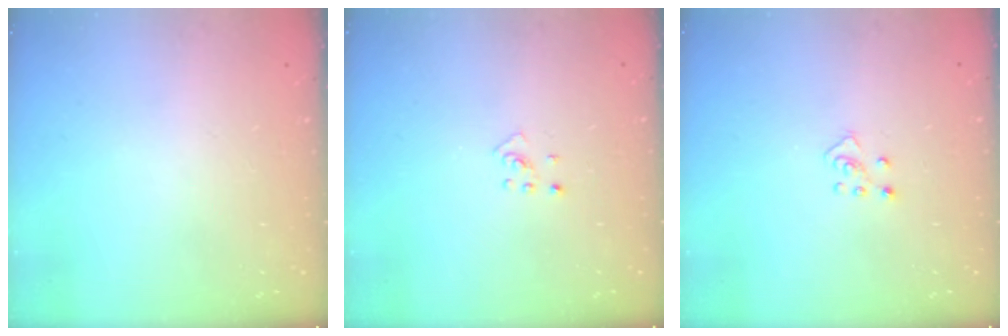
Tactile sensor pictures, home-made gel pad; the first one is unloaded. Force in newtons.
{"total": 2.7, "press": 2.6, "slide": 0.6}
{"total": 4.6, "press": 4.6, "slide": 0.3}